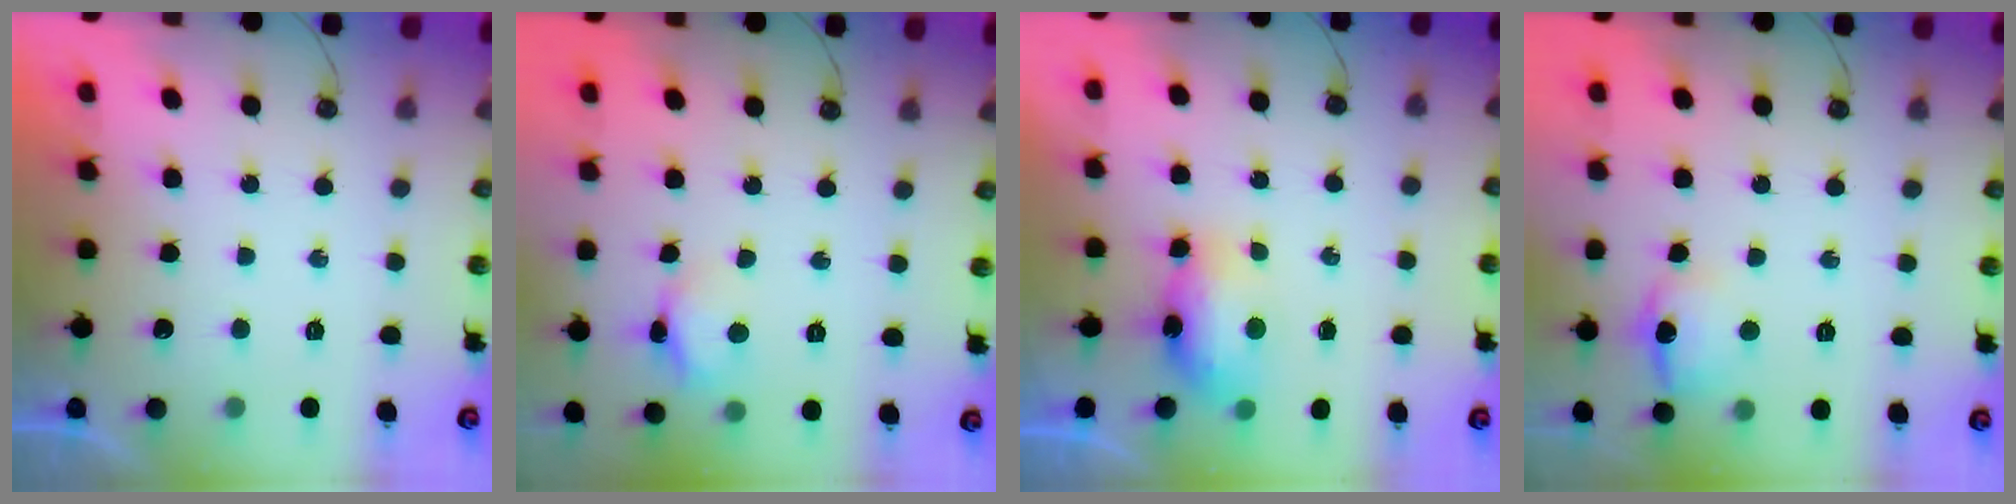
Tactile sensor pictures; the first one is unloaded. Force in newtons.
{"total": 7.1, "press": 7.1, "slide": 0.5}
{"total": 10.0, "press": 8.3, "slide": 5.6}
{"total": 10.3, "press": 10.3, "slide": 0.8}